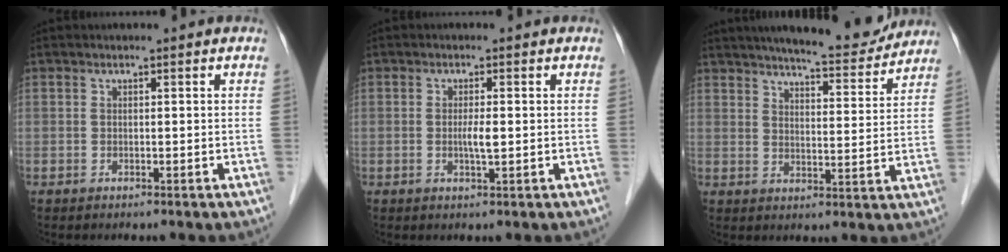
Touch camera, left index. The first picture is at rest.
{"total": 2.0, "force": [-0.1, 0.2, 2.0], "torque": [-0.040, -0.002, 0.000]}
{"total": 13.3, "force": [12.1, 1.8, 5.2], "torque": [-0.072, -0.007, 0.160]}